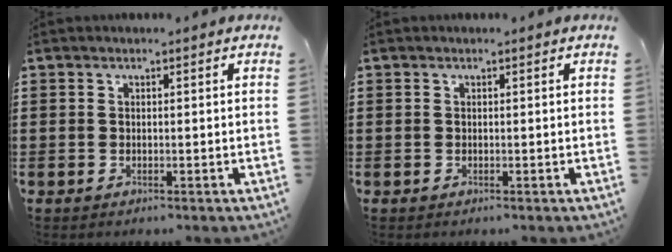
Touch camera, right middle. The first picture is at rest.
{"total": 0.0}